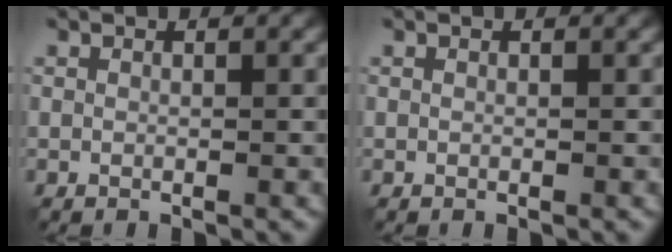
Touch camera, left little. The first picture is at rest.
{"total": 0.0}